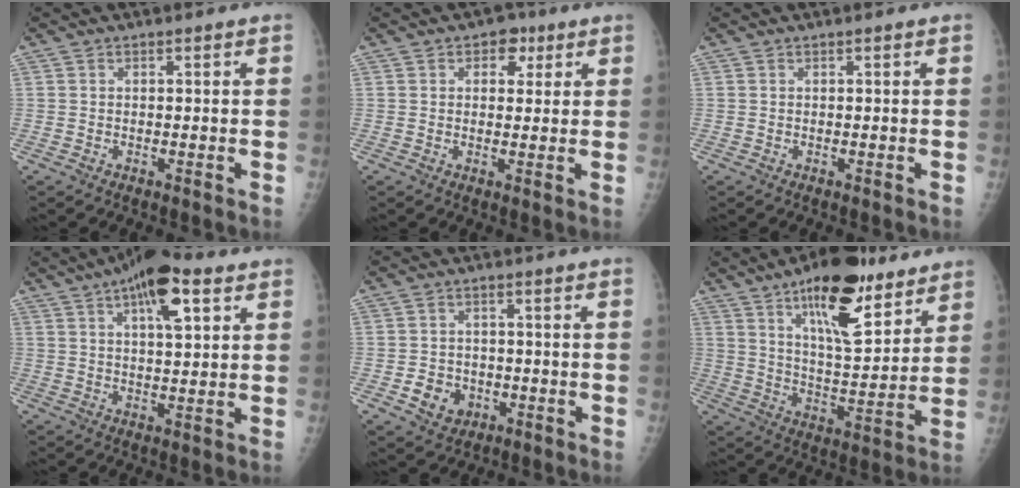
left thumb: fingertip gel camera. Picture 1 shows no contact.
{"total": 4.3, "force": [2.0, 3.2, 2.2], "torque": [0.000, -0.003, 0.022]}
{"total": 0.0}
{"total": 11.2, "force": [5.5, 4.0, 8.9], "torque": [-0.124, -0.005, 0.082]}
{"total": 5.7, "force": [-1.8, 4.8, 2.4], "torque": [-0.018, 0.009, -0.024]}
{"total": 18.9, "force": [11.4, 7.0, 13.3], "torque": [-0.169, -0.063, 0.185]}